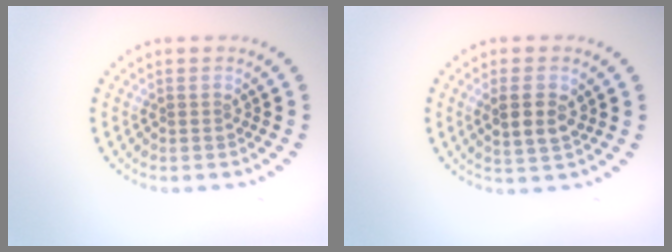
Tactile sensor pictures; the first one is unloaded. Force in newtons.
{"total": 2.9, "press": 2.8, "slide": 0.8}